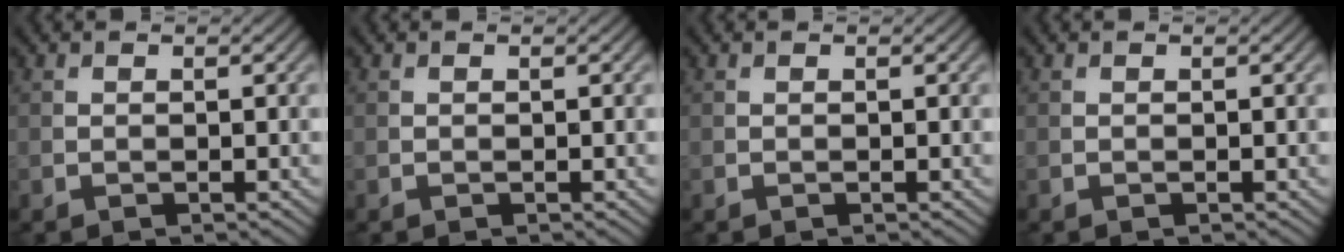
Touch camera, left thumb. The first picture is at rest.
{"total": 0.0}
{"total": 0.0}
{"total": 0.0}